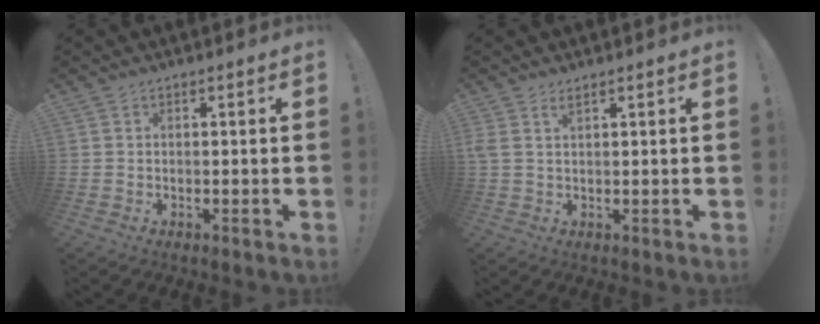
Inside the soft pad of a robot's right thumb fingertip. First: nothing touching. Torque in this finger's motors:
{"motor_torque": [0.14, -0.06, 0.28, -0.01, 0.15]}